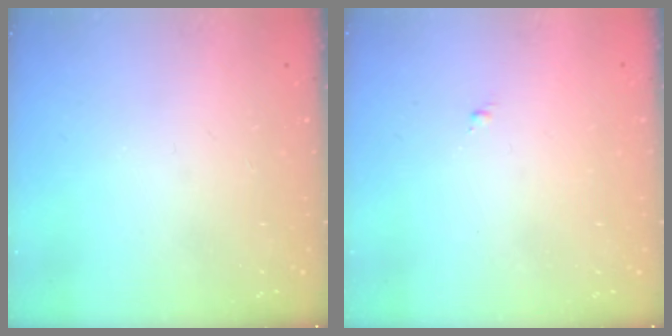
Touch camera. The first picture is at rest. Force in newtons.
{"total": 0.7, "press": 0.7, "slide": 0.2}